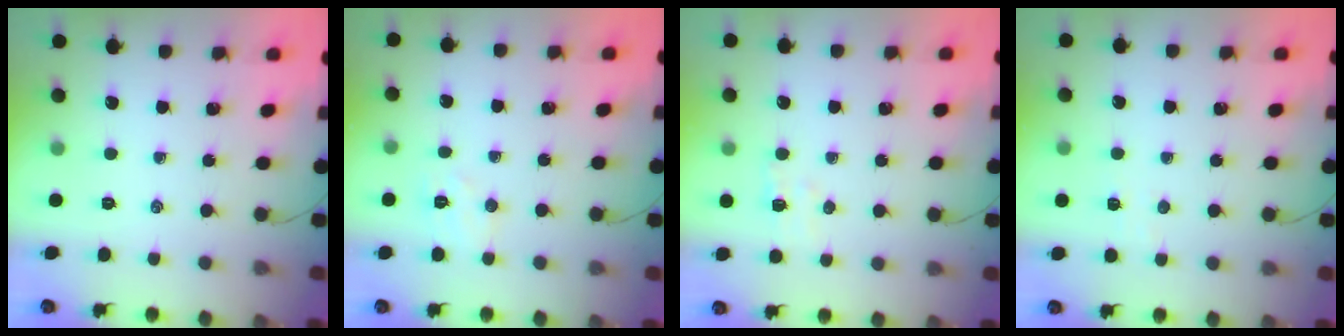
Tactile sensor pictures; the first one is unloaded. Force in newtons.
{"total": 6.3, "press": 6.2, "slide": 1.0}
{"total": 3.6, "press": 3.5, "slide": 1.0}
{"total": 2.7, "press": 2.6, "slide": 0.8}